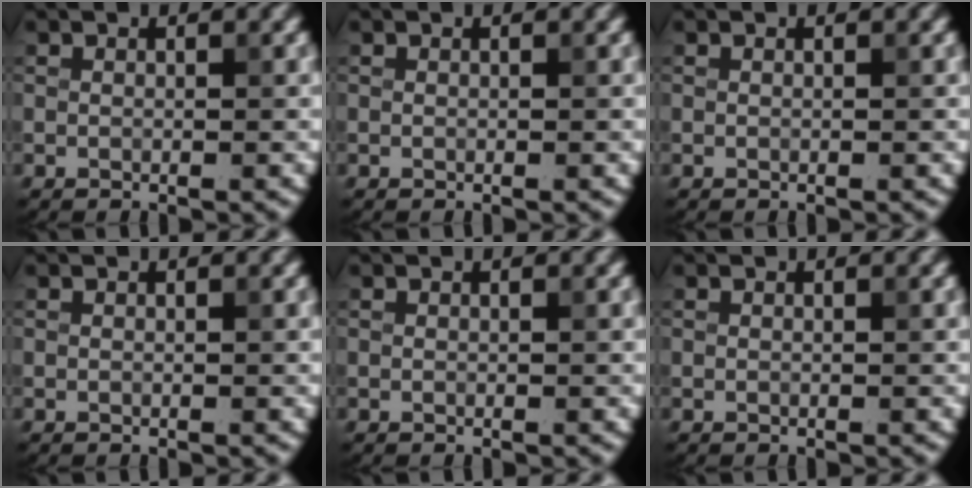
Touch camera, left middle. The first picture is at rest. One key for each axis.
{"total": 0.0}
{"total": 0.0}
{"total": 0.0}
{"total": 0.0}
{"total": 0.0}